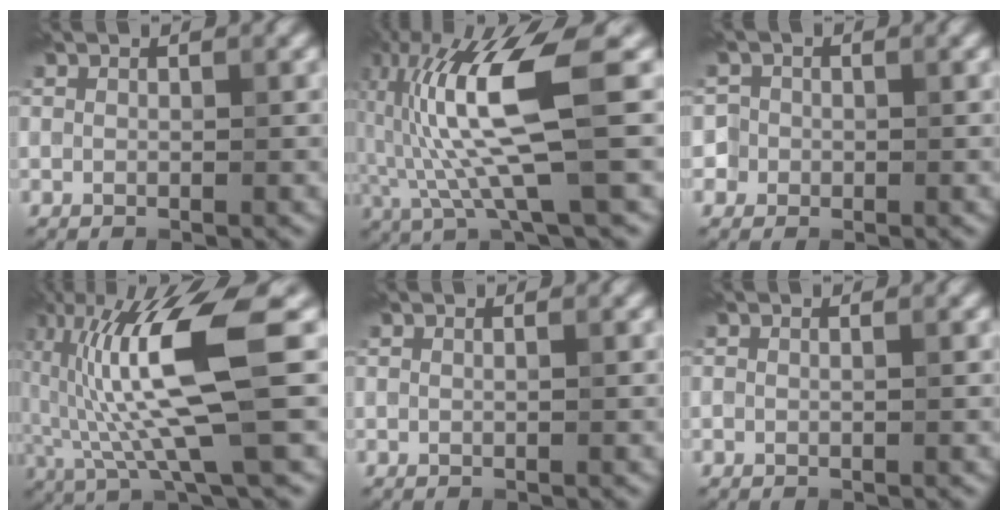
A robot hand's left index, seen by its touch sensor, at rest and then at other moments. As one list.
[{"total": 10.0, "force": [0.2, 1.5, 9.8], "torque": [-0.197, 0.011, 0.006]}, {"total": 2.6, "force": [-1.1, 2.4, -0.1], "torque": [0.026, 0.009, -0.034]}, {"total": 11.1, "force": [0.7, 1.8, 10.9], "torque": [-0.198, 0.006, 0.016]}, {"total": 0.0}, {"total": 0.0}]